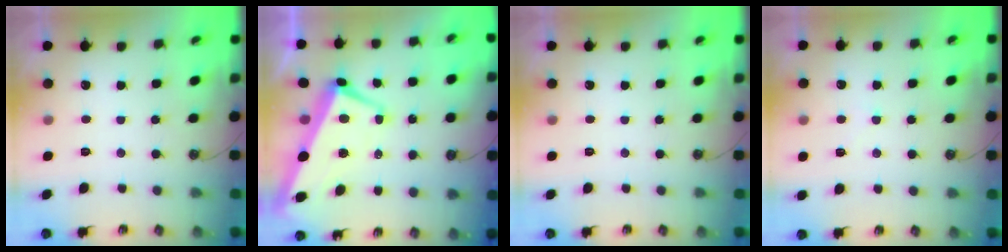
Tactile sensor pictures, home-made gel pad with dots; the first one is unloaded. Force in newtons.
{"total": 1.7, "press": 1.1, "slide": 1.3}
{"total": 0.0}
{"total": 2.0, "press": 2.0, "slide": 0.3}